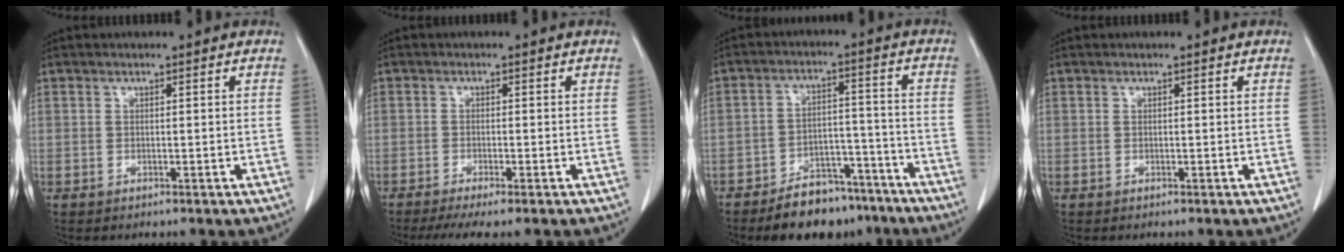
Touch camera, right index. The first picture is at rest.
{"total": 5.3, "force": [-4.1, 0.1, 3.4], "torque": [-0.051, -0.010, -0.065]}
{"total": 10.4, "force": [-8.3, 4.9, 4.0], "torque": [-0.045, 0.024, -0.130]}
{"total": 0.0}